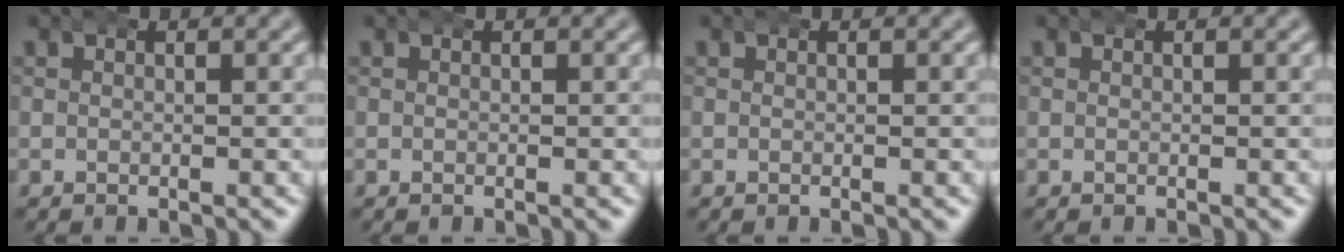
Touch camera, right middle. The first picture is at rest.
{"total": 0.0}
{"total": 0.0}
{"total": 0.0}